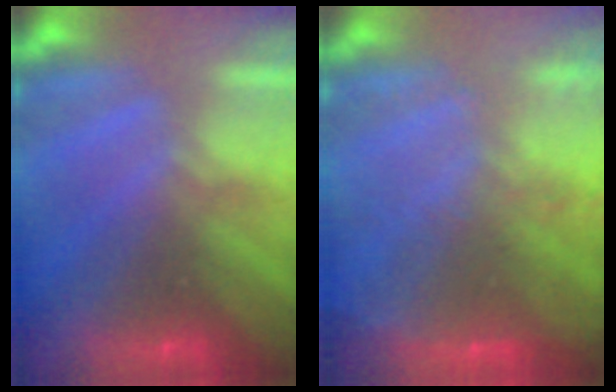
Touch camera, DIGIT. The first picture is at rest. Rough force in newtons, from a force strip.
{"total": 6.1}